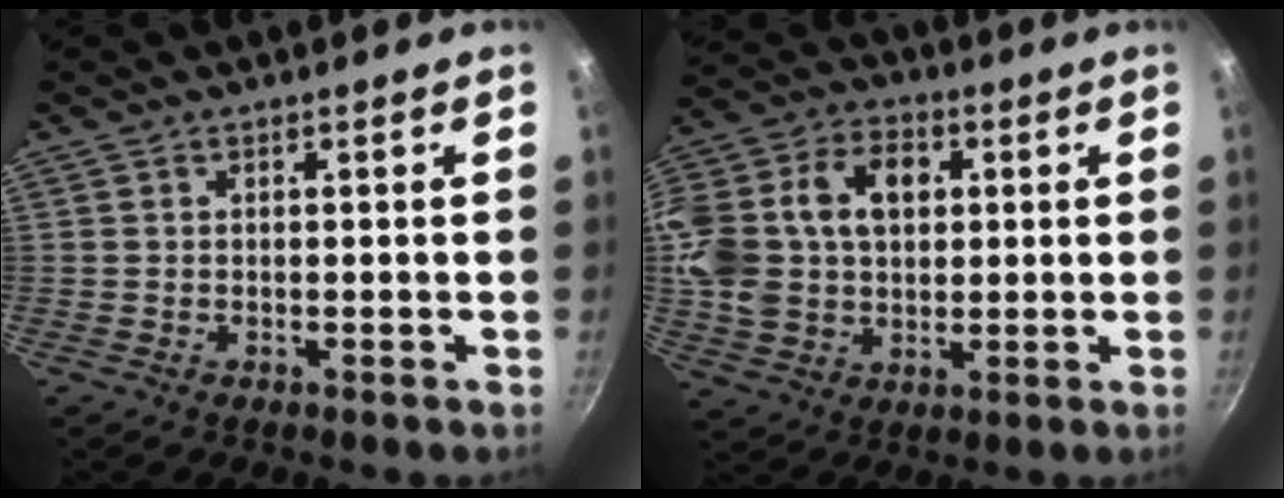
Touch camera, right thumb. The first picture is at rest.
{"total": 21.4, "force": [3.8, 15.7, 14.0], "torque": [-0.280, 0.028, 0.063]}